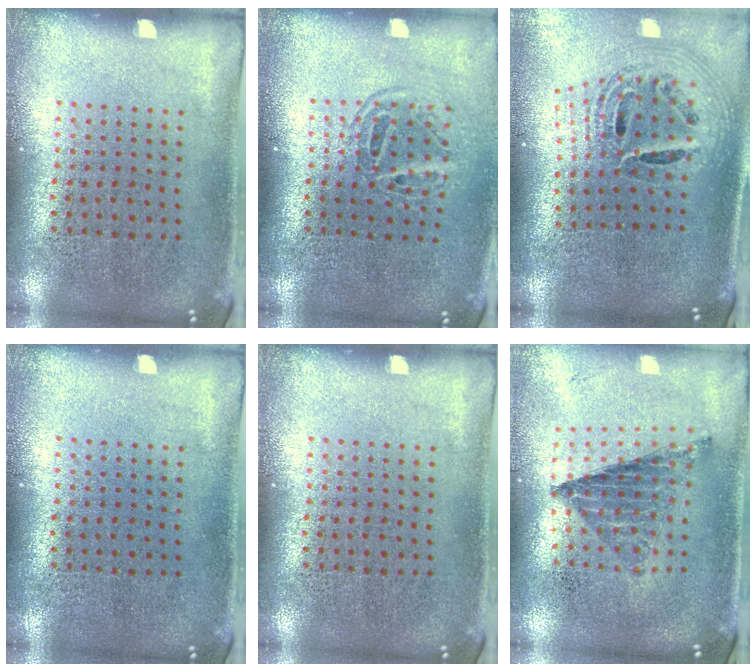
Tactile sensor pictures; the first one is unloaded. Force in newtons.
{"total": 1.6, "press": 1.2, "slide": 1.1}
{"total": 1.9, "press": 1.6, "slide": 1.1}
{"total": 0.0}
{"total": 0.0}
{"total": 0.8, "press": 0.8, "slide": 0.1}